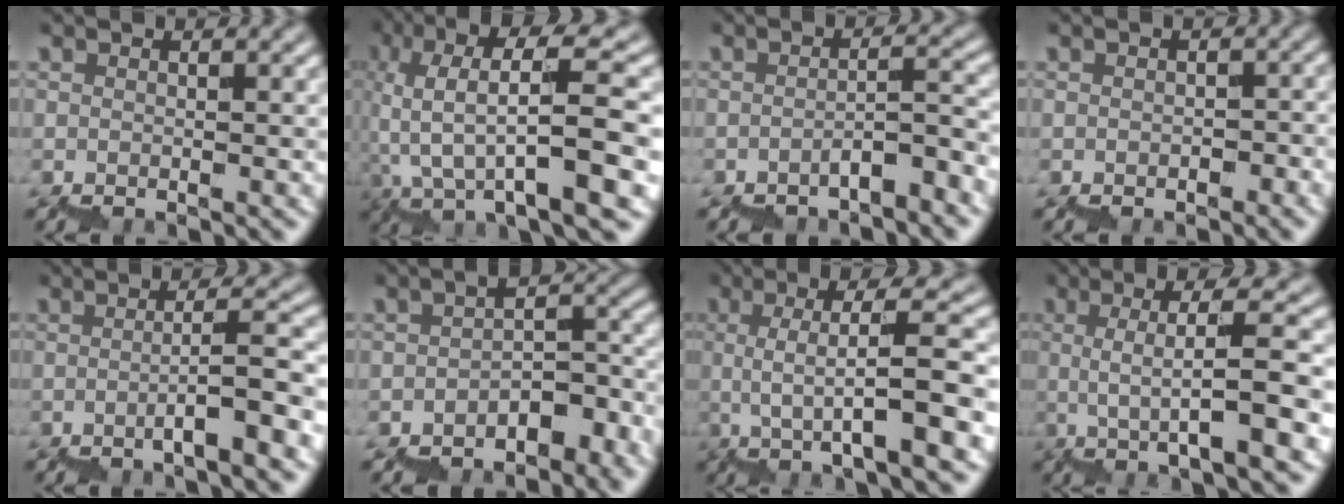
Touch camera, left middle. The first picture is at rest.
{"total": 10.0, "force": [0.0, 3.3, 9.5], "torque": [-0.178, 0.023, 0.001]}
{"total": 3.3, "force": [-2.1, 0.7, 2.5], "torque": [-0.035, 0.020, -0.028]}
{"total": 1.2, "force": [-1.1, 0.3, 0.3], "torque": [-0.011, 0.009, -0.006]}
{"total": 5.6, "force": [-1.9, 0.7, 5.2], "torque": [-0.068, 0.030, -0.034]}
{"total": 5.7, "force": [-3.5, 2.7, 3.6], "torque": [-0.045, 0.009, -0.061]}
{"total": 7.4, "force": [0.3, 1.2, 7.3], "torque": [-0.109, 0.028, 0.008]}
{"total": 6.7, "force": [0.8, 1.1, 6.6], "torque": [-0.099, 0.020, 0.018]}